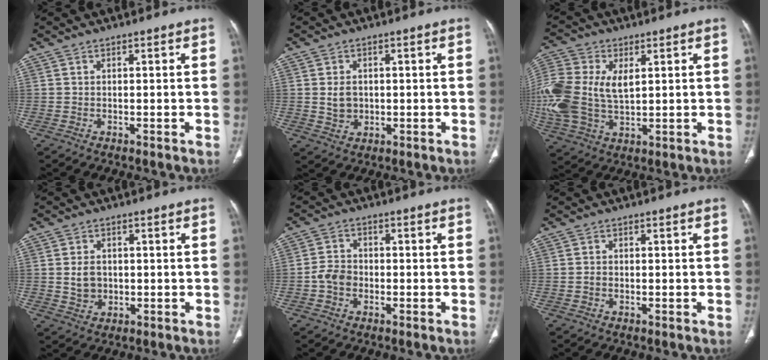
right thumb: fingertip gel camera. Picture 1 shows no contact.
{"total": 3.8, "force": [0.2, 3.1, 2.1], "torque": [-0.026, -0.002, 0.011]}
{"total": 18.8, "force": [2.5, 12.0, 14.2], "torque": [-0.352, 0.002, 0.051]}
{"total": 4.2, "force": [0.1, 3.4, 2.3], "torque": [-0.031, 0.000, 0.007]}
{"total": 4.1, "force": [-1.2, 3.3, 2.2], "torque": [-0.030, 0.013, -0.029]}
{"total": 0.8, "force": [-0.3, 0.6, 0.4], "torque": [-0.004, 0.002, -0.007]}